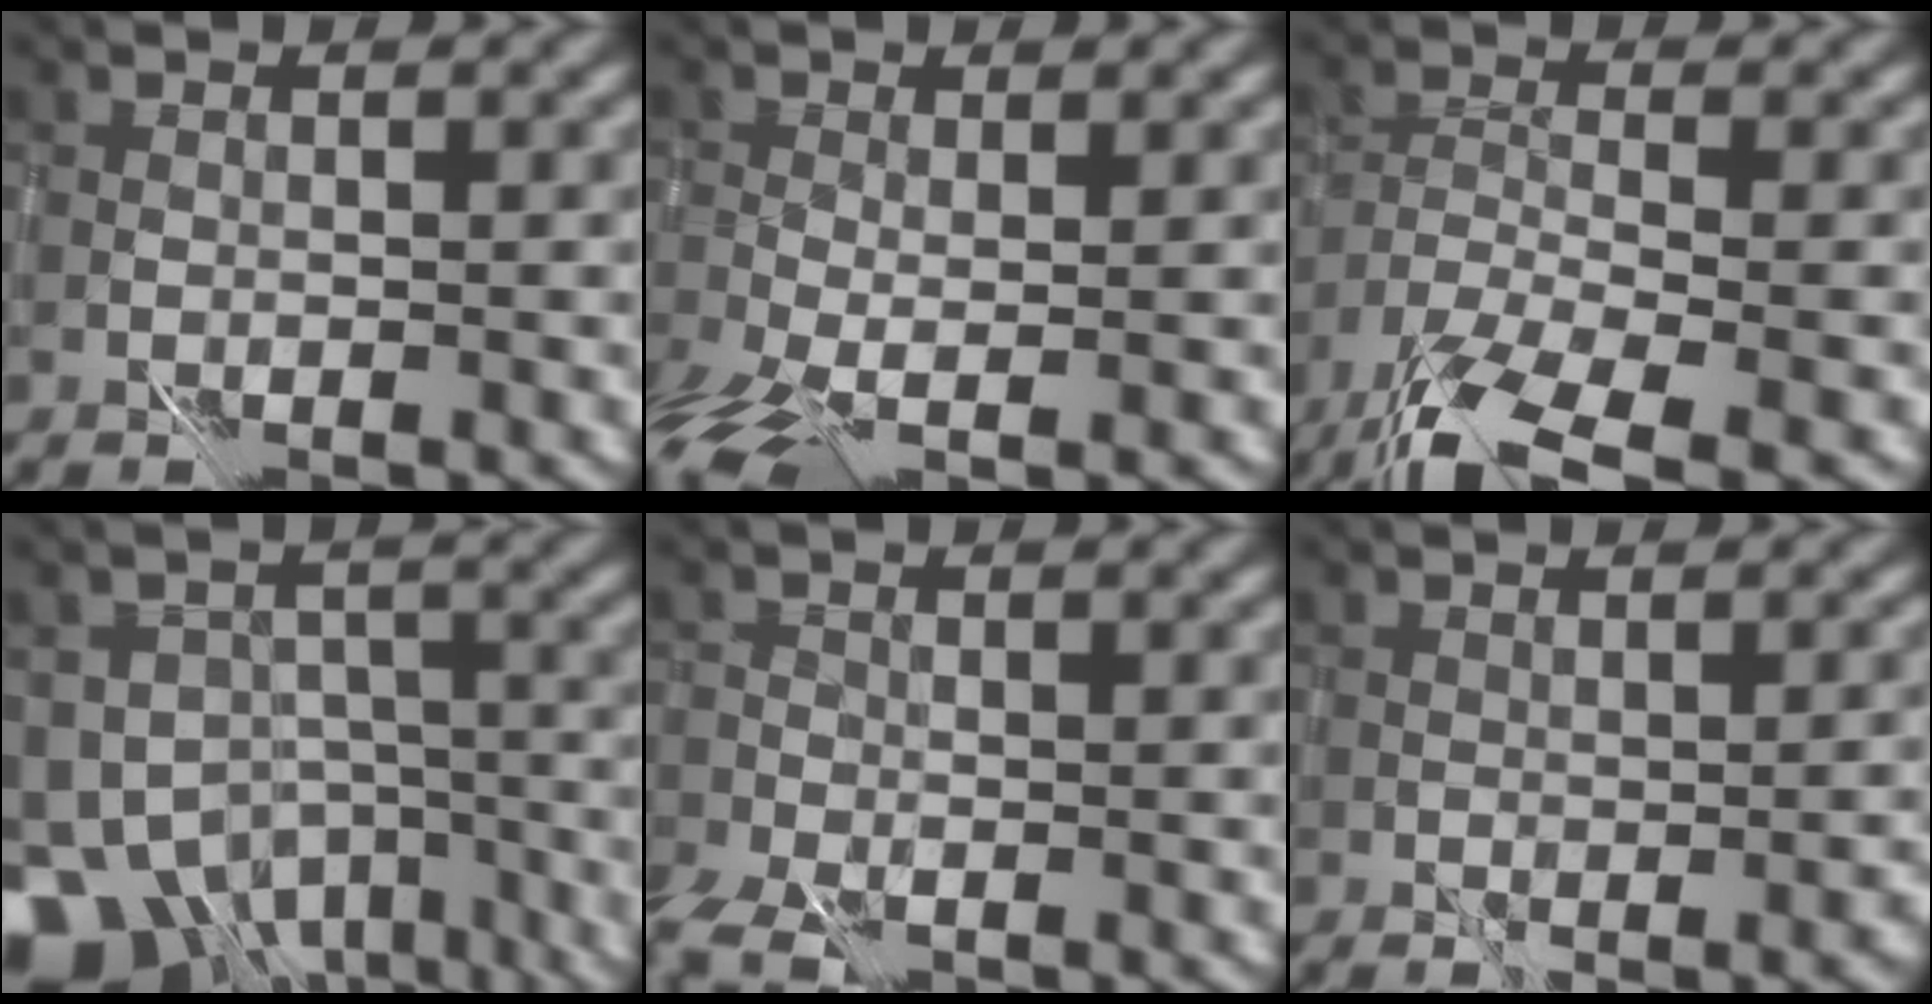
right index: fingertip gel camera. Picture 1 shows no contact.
{"total": 5.0, "force": [-1.5, 1.9, 4.4], "torque": [-0.084, -0.022, -0.025]}
{"total": 9.2, "force": [-6.4, 2.5, 6.1], "torque": [-0.124, -0.015, -0.113]}
{"total": 11.9, "force": [-7.8, 7.2, 5.2], "torque": [-0.085, -0.016, -0.098]}
{"total": 4.6, "force": [-3.4, 2.1, 2.4], "torque": [-0.043, -0.022, -0.056]}
{"total": 1.5, "force": [0.4, 0.2, 1.4], "torque": [-0.020, 0.003, 0.016]}